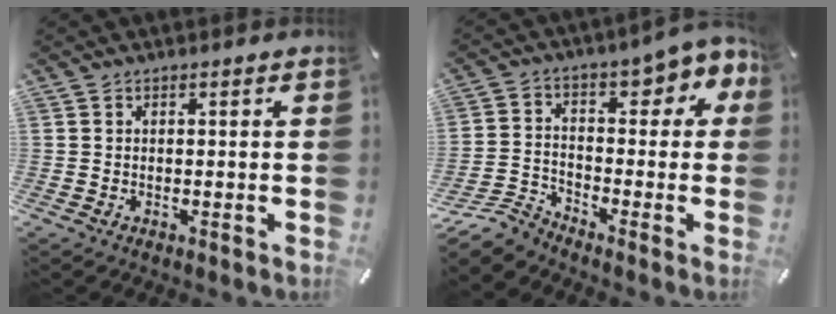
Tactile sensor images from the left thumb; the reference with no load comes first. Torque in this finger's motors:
{"motor_torque": [-0.15, 0.21, 0.67, 0.66, 0.06]}